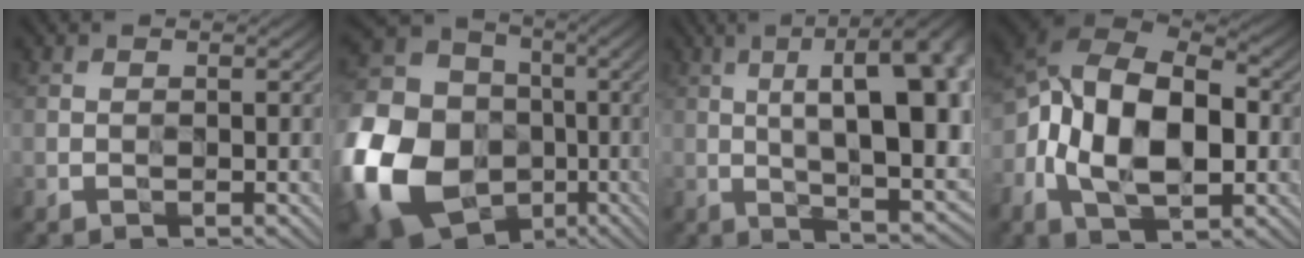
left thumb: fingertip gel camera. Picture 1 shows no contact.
{"total": 23.1, "force": [-7.1, 18.8, 11.3], "torque": [-0.293, -0.047, -0.152]}
{"total": 19.1, "force": [3.1, 6.9, 17.6], "torque": [-0.242, 0.037, 0.048]}
{"total": 15.2, "force": [-1.9, 9.4, 11.8], "torque": [-0.227, -0.005, -0.032]}